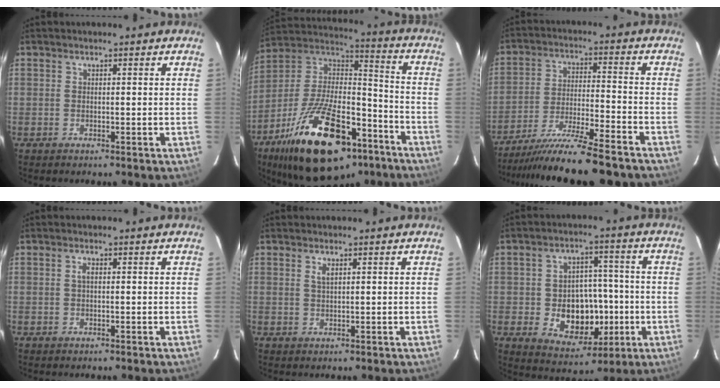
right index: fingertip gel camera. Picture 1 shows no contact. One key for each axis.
{"total": 30.0, "fx": -17.2, "fy": 13.8, "fz": 20.4, "tx": -0.380, "ty": 0.001, "tz": -0.265}
{"total": 17.7, "fx": -15.7, "fy": 0.5, "fz": 8.2, "tx": -0.168, "ty": -0.042, "tz": -0.254}
{"total": 1.0, "fx": 0.2, "fy": 0.4, "fz": 0.9, "tx": -0.018, "ty": 0.003, "tz": 0.000}
{"total": 1.4, "fx": 0.7, "fy": 0.4, "fz": 1.2, "tx": -0.021, "ty": 0.002, "tz": 0.011}
{"total": 12.2, "fx": -2.7, "fy": 9.1, "fz": 7.6, "tx": -0.144, "ty": 0.012, "tz": -0.022}